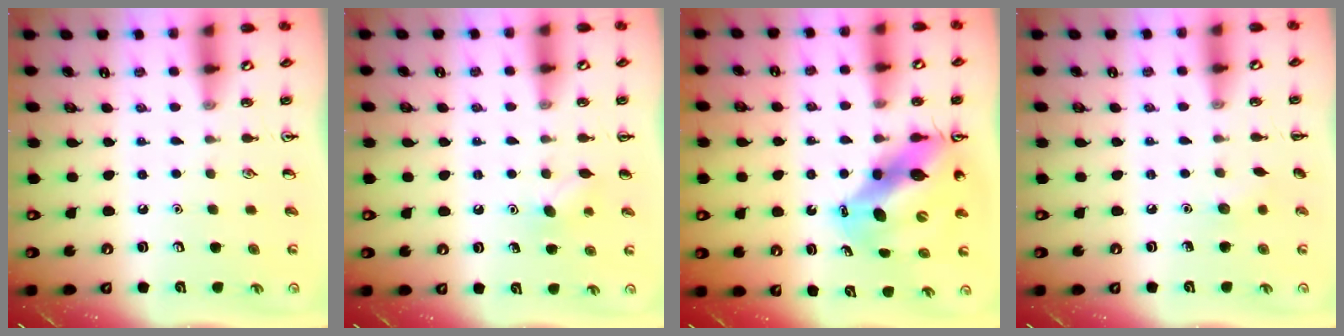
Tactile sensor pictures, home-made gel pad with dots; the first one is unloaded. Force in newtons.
{"total": 5.6, "press": 5.4, "slide": 1.7}
{"total": 12.4, "press": 11.7, "slide": 3.9}
{"total": 4.3, "press": 4.1, "slide": 1.2}